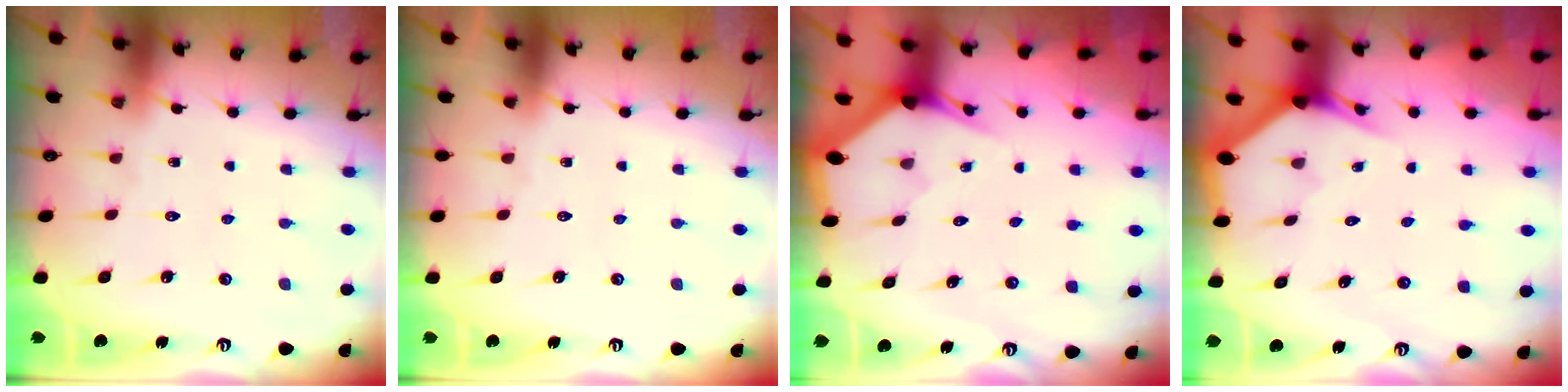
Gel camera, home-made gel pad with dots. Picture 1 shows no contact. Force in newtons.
{"total": 0.0}
{"total": 2.8, "press": 2.8, "slide": 0.1}
{"total": 2.9, "press": 2.9, "slide": 0.1}